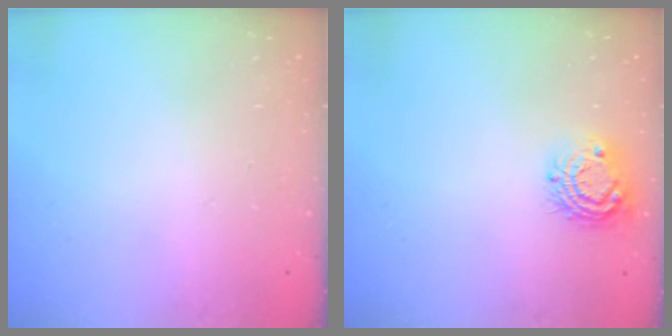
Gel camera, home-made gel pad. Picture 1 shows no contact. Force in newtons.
{"total": 9.9, "press": 9.9, "slide": 0.7}